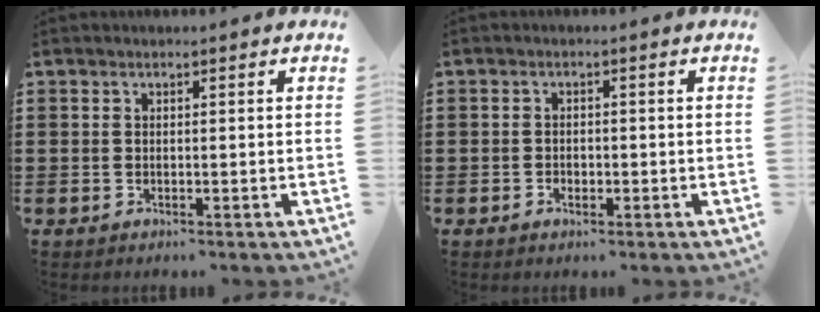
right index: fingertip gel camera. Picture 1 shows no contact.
{"total": 1.3, "force": [-0.6, 0.8, 0.9], "torque": [-0.018, 0.000, -0.012]}